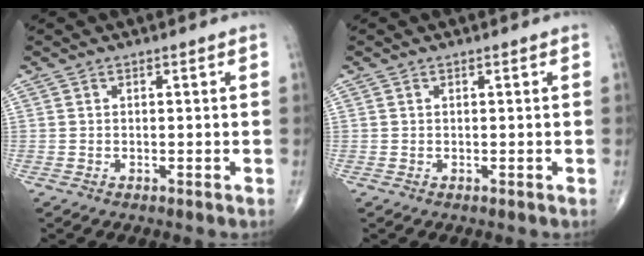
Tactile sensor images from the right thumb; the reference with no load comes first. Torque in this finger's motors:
{"motor_torque": [0.25, 0.14, -0.14, -0.04, -0.01]}